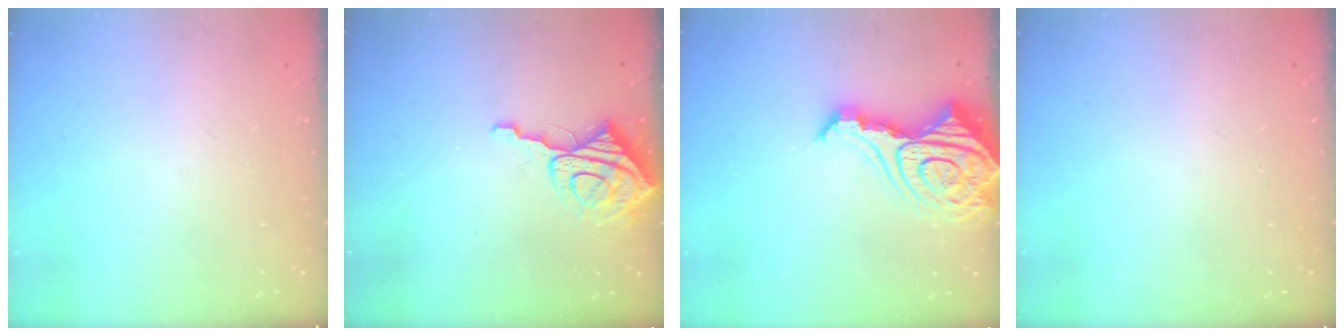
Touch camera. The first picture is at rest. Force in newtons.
{"total": 8.2, "press": 8.1, "slide": 0.7}
{"total": 20.6, "press": 20.4, "slide": 2.4}
{"total": 2.2, "press": 2.2, "slide": 0.2}